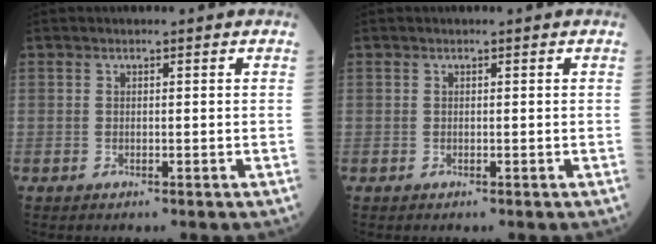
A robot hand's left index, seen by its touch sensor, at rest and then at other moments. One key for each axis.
{"total": 0.0}